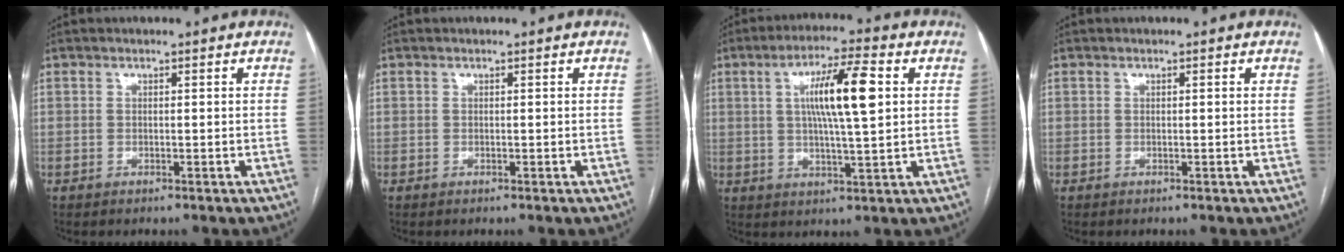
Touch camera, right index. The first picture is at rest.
{"total": 0.0}
{"total": 10.7, "force": [2.3, 0.9, 10.4], "torque": [-0.184, 0.007, 0.037]}
{"total": 0.0}